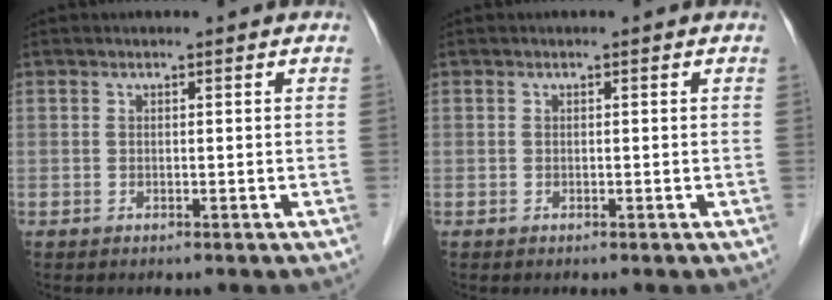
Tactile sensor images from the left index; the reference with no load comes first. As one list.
[{"total": 0.0}]